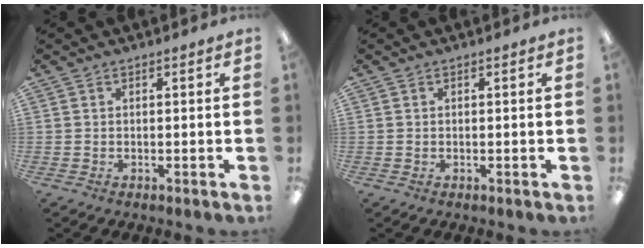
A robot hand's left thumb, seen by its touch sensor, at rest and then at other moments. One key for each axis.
{"total": 0.0}